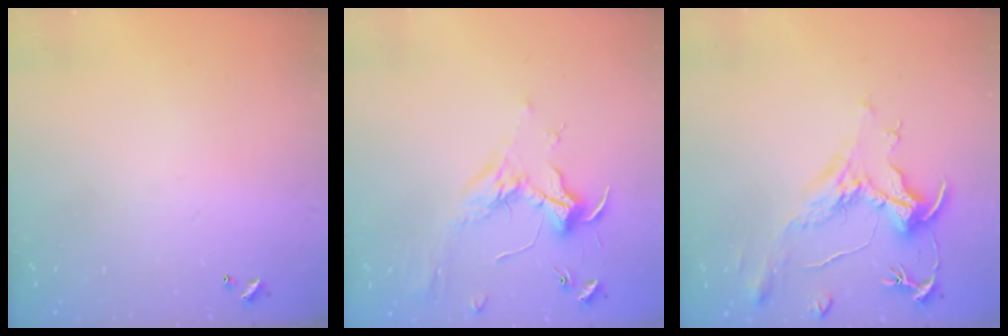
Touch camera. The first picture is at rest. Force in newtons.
{"total": 1.8, "press": 1.6, "slide": 0.7}
{"total": 2.1, "press": 1.7, "slide": 1.3}